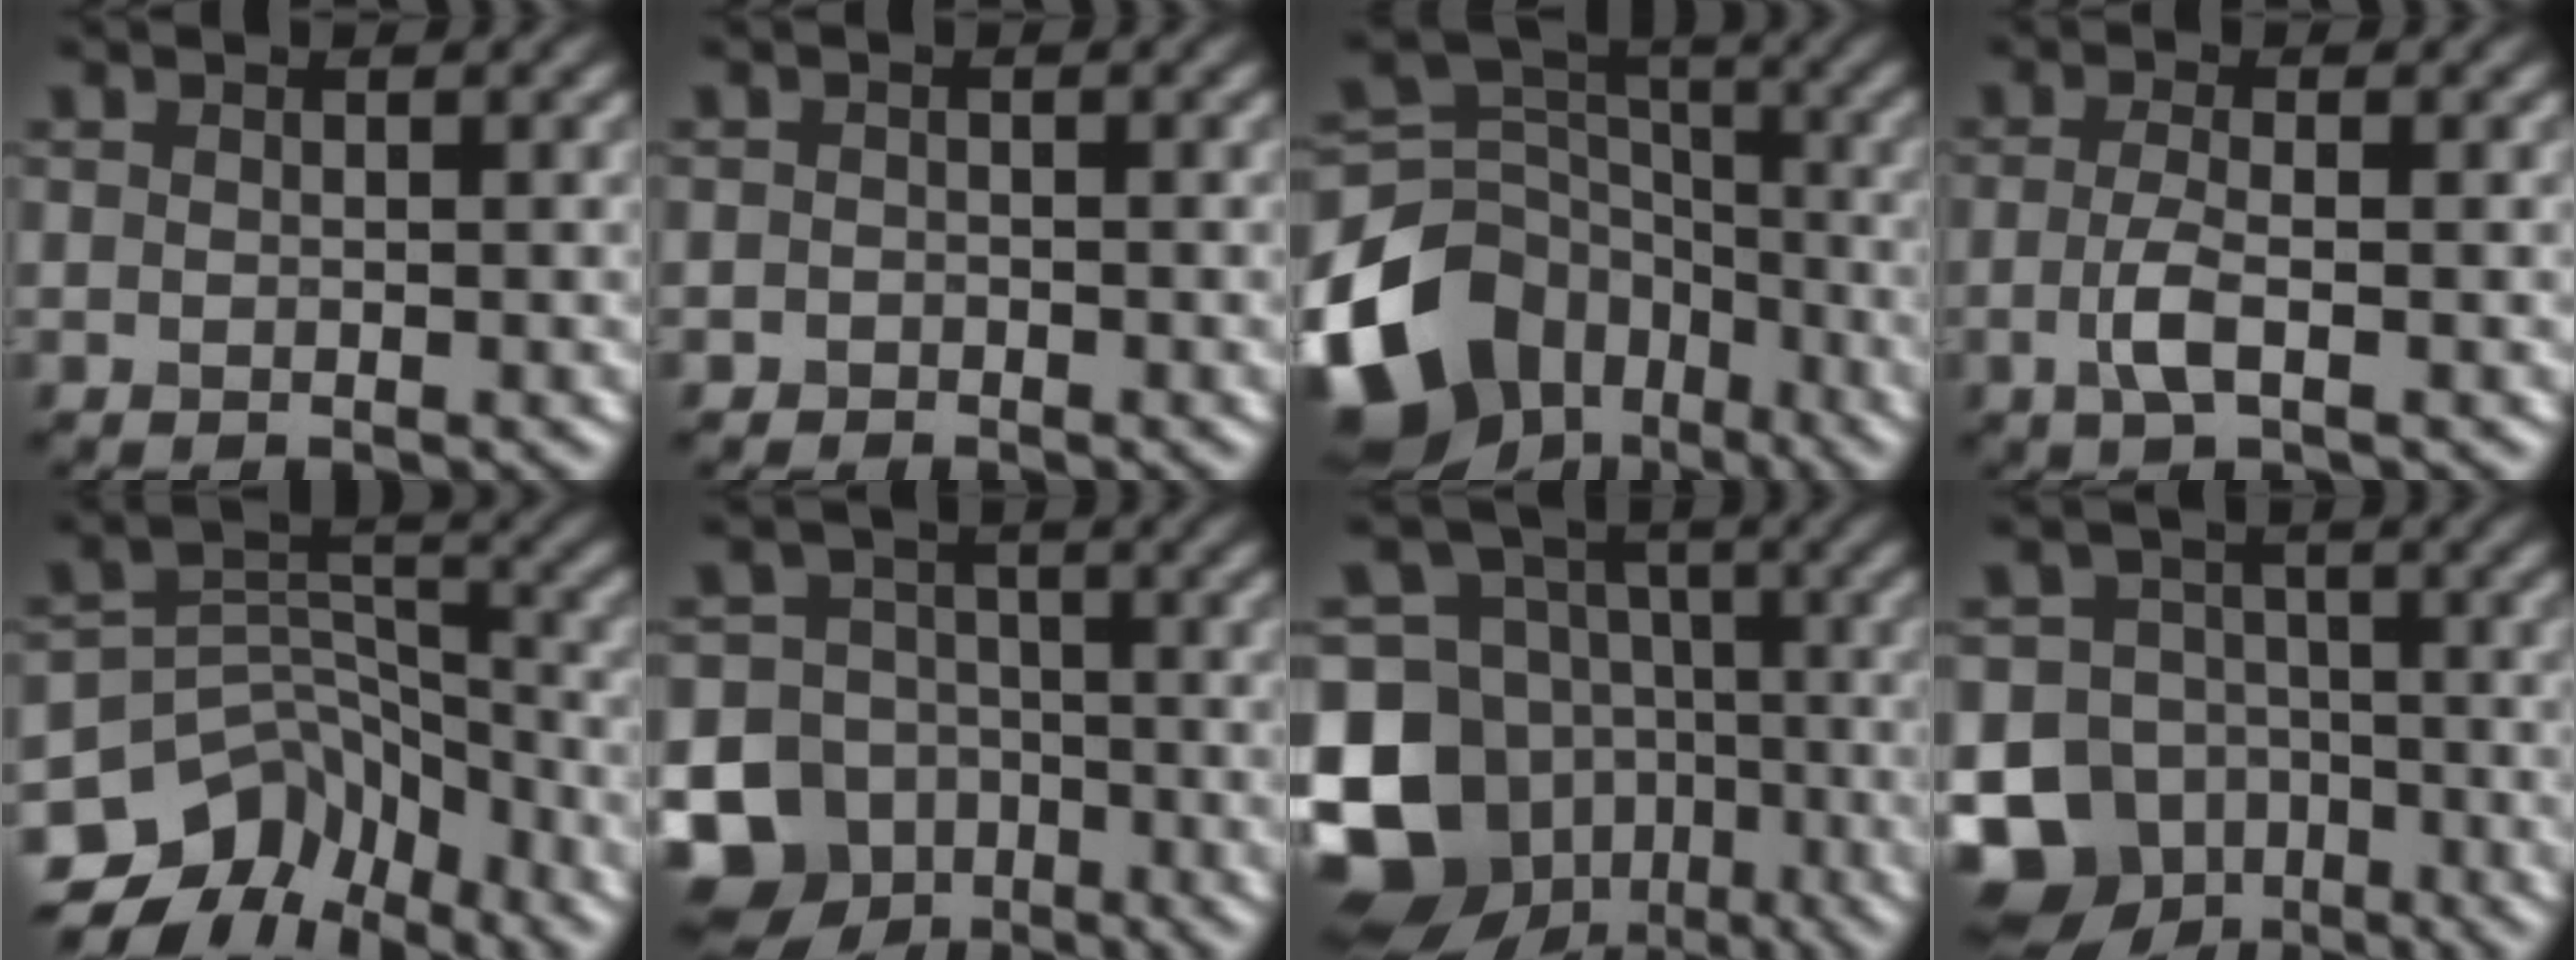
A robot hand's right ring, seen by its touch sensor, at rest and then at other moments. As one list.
[{"total": 0.7, "force": [-0.5, 0.5, -0.1], "torque": [0.007, -0.002, -0.009]}, {"total": 15.4, "force": [-8.4, 11.1, 6.4], "torque": [-0.166, -0.016, -0.144]}, {"total": 2.6, "force": [-0.6, 0.8, 2.4], "torque": [-0.054, -0.004, -0.014]}, {"total": 10.9, "force": [-7.9, 6.9, 3.1], "torque": [-0.044, 0.020, -0.118]}, {"total": 14.3, "force": [-7.4, 11.9, 3.0], "torque": [-0.070, -0.043, -0.141]}, {"total": 14.4, "force": [-5.8, 12.0, 5.5], "torque": [-0.127, -0.022, -0.106]}, {"total": 13.2, "force": [-7.4, 10.5, 3.0], "torque": [-0.048, -0.040, -0.145]}]